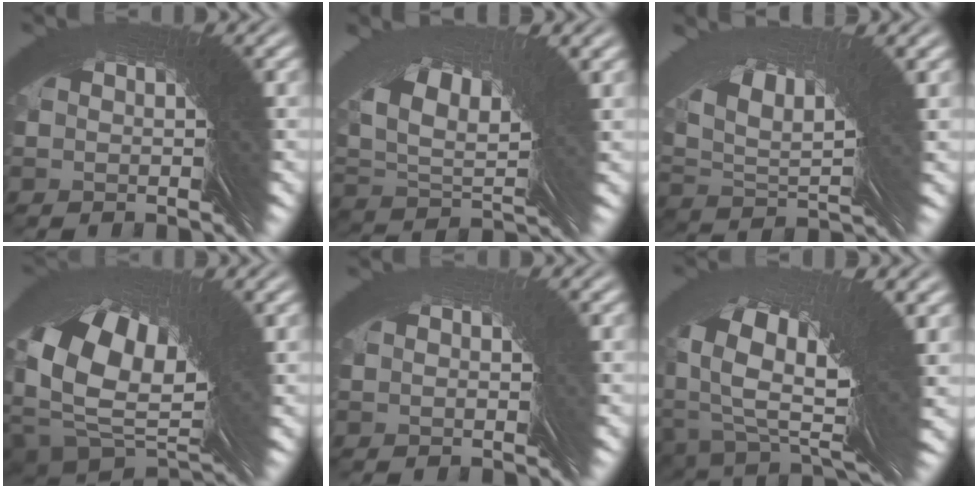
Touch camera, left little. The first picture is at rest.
{"total": 4.3, "force": [3.4, 0.7, 2.4], "torque": [-0.053, 0.027, 0.048]}
{"total": 4.5, "force": [3.9, -0.5, 2.1], "torque": [-0.047, 0.043, 0.052]}
{"total": 10.1, "force": [0.5, 6.4, 7.9], "torque": [-0.143, -0.022, 0.014]}
{"total": 1.0, "force": [0.2, 0.6, -0.8], "torque": [0.008, 0.004, -0.002]}
{"total": 6.5, "force": [-2.0, 2.3, 5.8], "torque": [-0.099, -0.017, -0.018]}